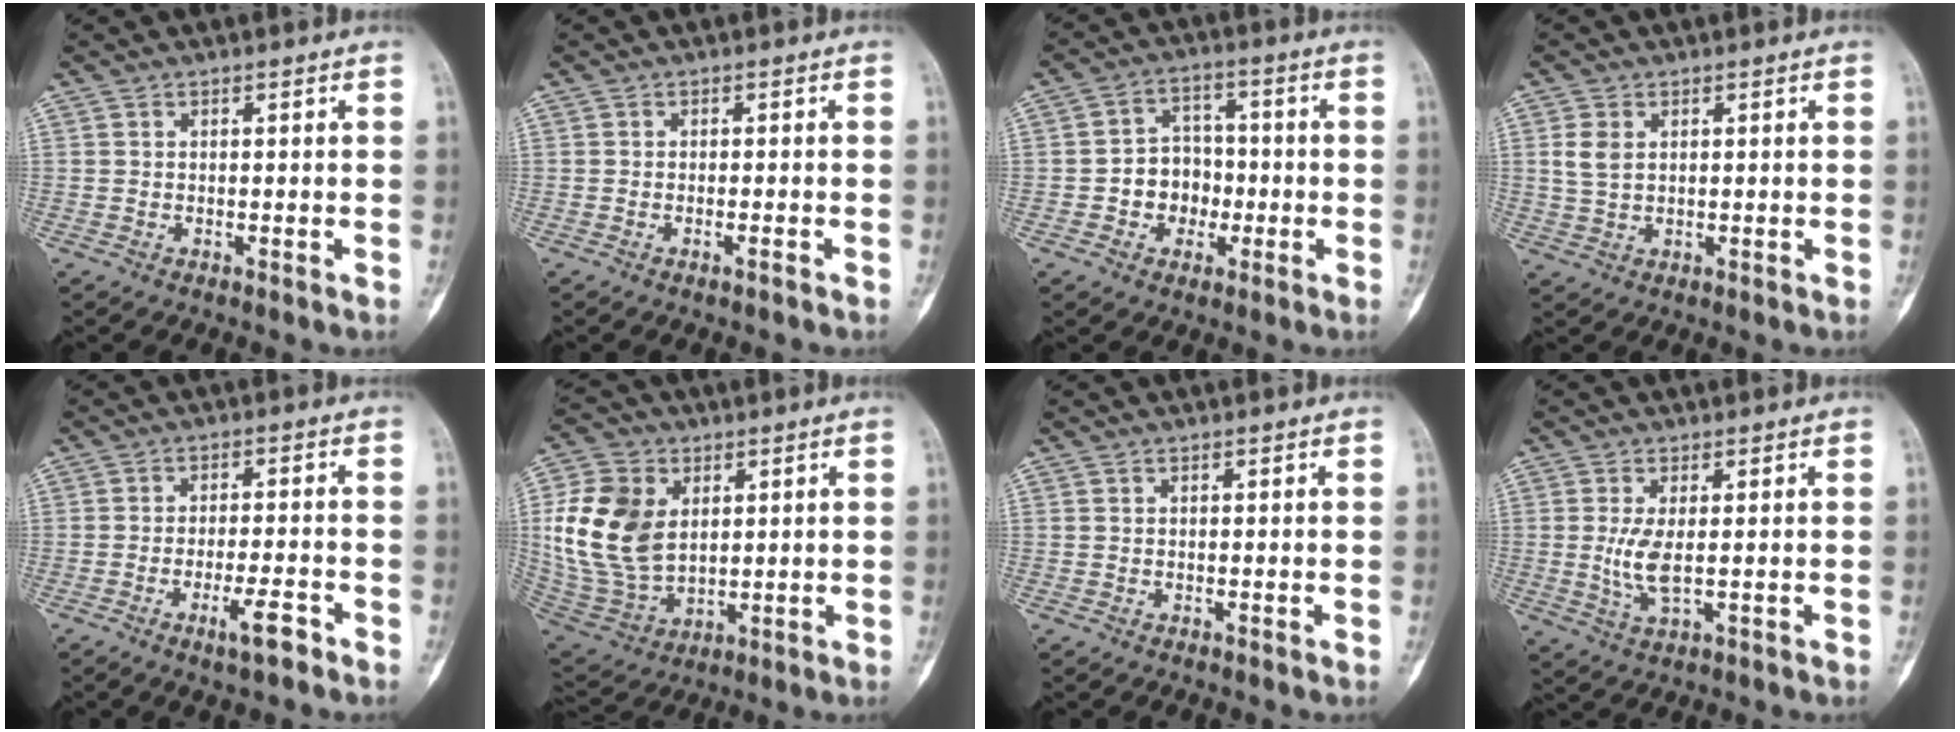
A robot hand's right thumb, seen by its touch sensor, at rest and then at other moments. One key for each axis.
{"total": 1.1, "fx": -0.7, "fy": 0.1, "fz": 0.8, "tx": -0.019, "ty": 0.004, "tz": -0.011}
{"total": 7.7, "fx": -1.7, "fy": 6.6, "fz": 3.6, "tx": -0.011, "ty": 0.026, "tz": -0.036}
{"total": 3.8, "fx": 1.0, "fy": 2.6, "fz": 2.6, "tx": -0.051, "ty": 0.000, "tz": 0.024}
{"total": 5.4, "fx": -3.2, "fy": 1.1, "fz": 4.2, "tx": -0.075, "ty": 0.015, "tz": -0.052}
{"total": 17.3, "fx": 3.2, "fy": 12.3, "fz": 11.7, "tx": -0.219, "ty": -0.010, "tz": 0.072}
{"total": 0.0}
{"total": 4.9, "fx": 0.1, "fy": 1.7, "fz": 4.6, "tx": -0.106, "ty": -0.011, "tz": 0.008}